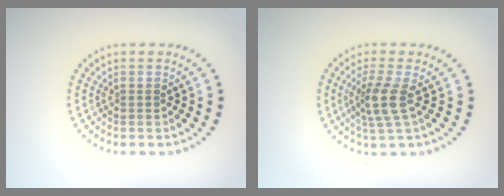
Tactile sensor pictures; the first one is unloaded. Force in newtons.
{"total": 2.9, "press": 2.3, "slide": 1.8}